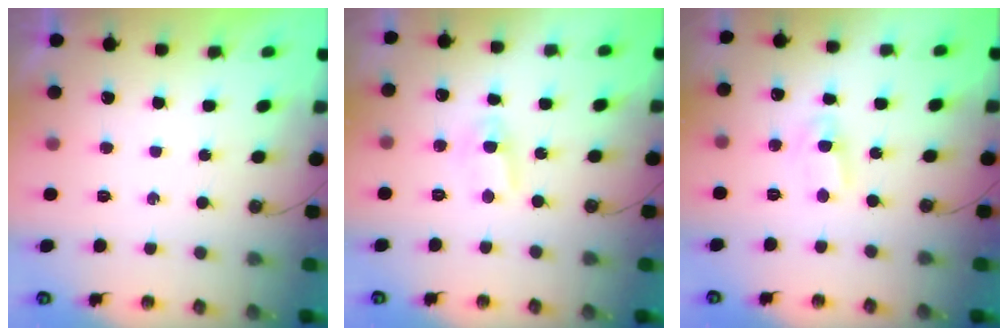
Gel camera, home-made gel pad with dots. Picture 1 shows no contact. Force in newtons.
{"total": 5.0, "press": 5.0, "slide": 0.4}
{"total": 2.0, "press": 2.0, "slide": 0.3}